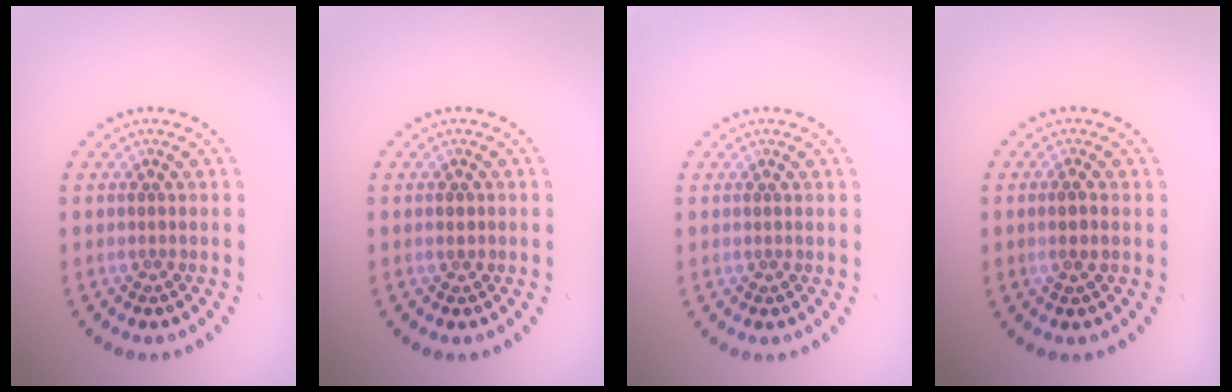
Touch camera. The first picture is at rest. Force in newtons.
{"total": 1.0, "press": 1.0, "slide": 0.1}
{"total": 0.0}
{"total": 0.9, "press": 0.8, "slide": 0.5}